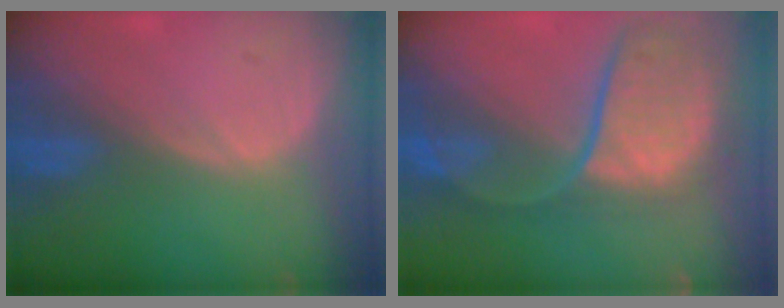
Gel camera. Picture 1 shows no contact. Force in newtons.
{"total": 11.7, "press": 9.8, "slide": 6.4}